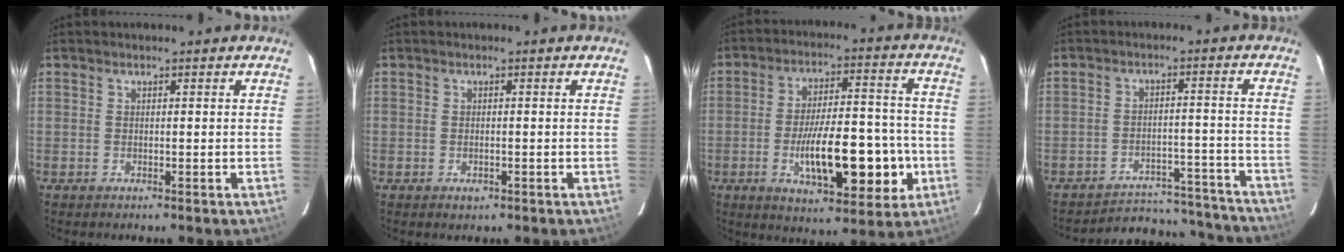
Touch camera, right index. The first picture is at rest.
{"total": 1.2, "force": [-0.5, 0.7, 0.9], "torque": [-0.017, -0.002, -0.002]}
{"total": 16.1, "force": [-4.3, 5.2, 14.6], "torque": [-0.229, 0.012, -0.060]}
{"total": 15.4, "force": [-15.1, 2.5, 1.2], "torque": [-0.005, 0.022, -0.191]}